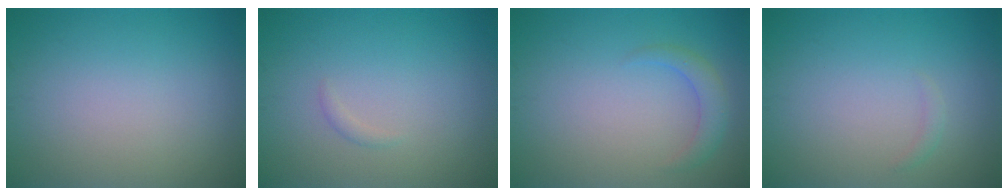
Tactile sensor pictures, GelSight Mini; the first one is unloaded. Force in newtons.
{"total": 0.6, "press": 0.6, "slide": 0.0}
{"total": 1.9, "press": 1.9, "slide": 0.0}
{"total": 0.7, "press": 0.7, "slide": 0.0}